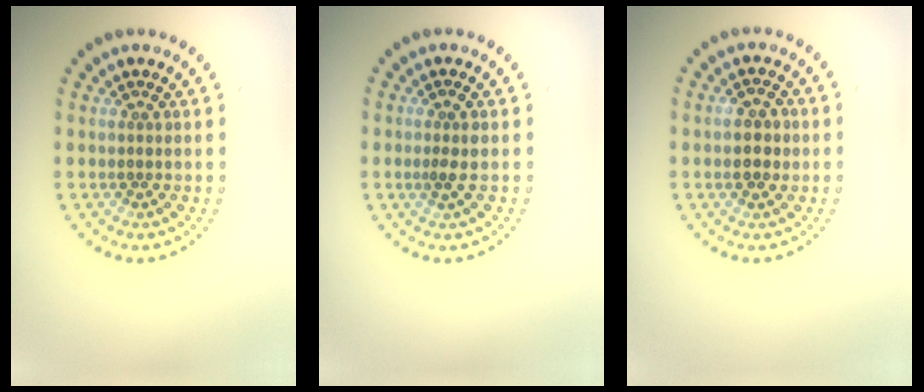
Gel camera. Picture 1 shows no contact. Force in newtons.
{"total": 1.1, "press": 1.0, "slide": 0.4}
{"total": 2.2, "press": 2.1, "slide": 0.1}